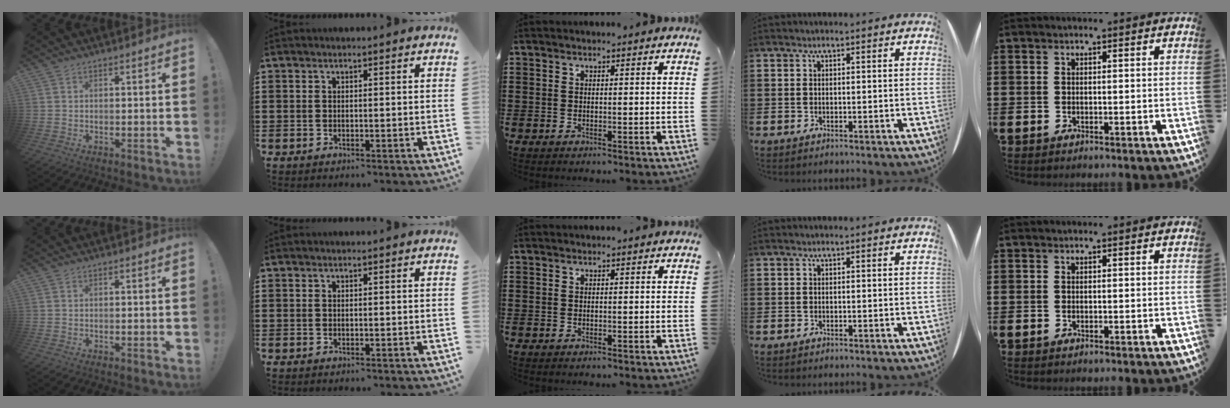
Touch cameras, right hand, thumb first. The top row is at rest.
{}